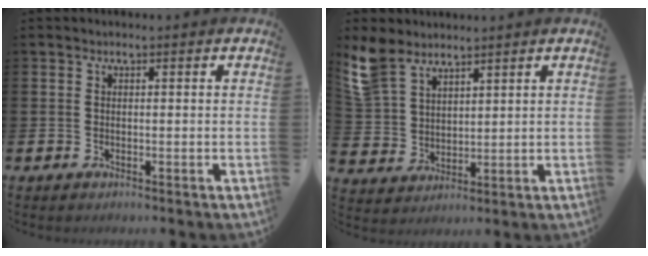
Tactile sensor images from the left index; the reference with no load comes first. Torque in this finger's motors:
{"motor_torque": [0.53, -0.56, 0.06, -0.01]}